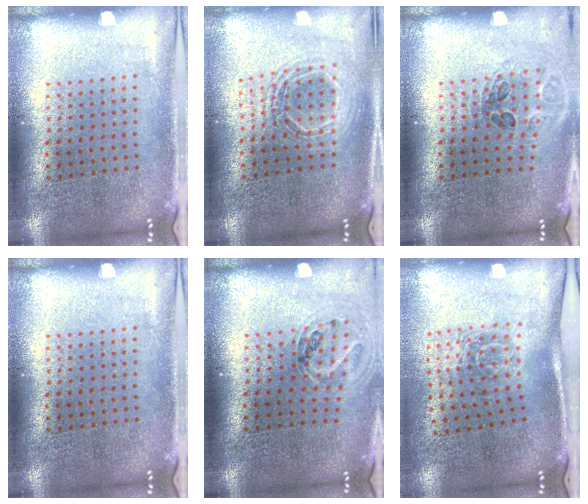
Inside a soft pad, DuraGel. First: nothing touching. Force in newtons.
{"total": 1.6, "press": 1.4, "slide": 0.8}
{"total": 1.0, "press": 1.0, "slide": 0.1}
{"total": 0.0}
{"total": 1.1, "press": 1.1, "slide": 0.2}
{"total": 1.7, "press": 1.2, "slide": 1.2}